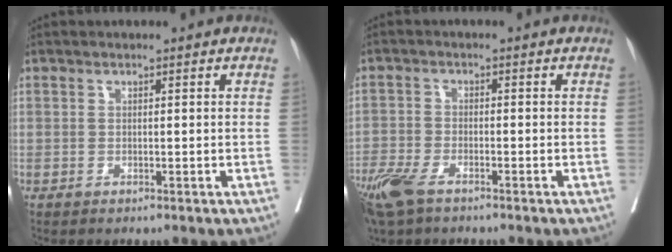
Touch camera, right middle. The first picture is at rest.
{"total": 8.0, "force": [-5.8, 2.8, 4.9], "torque": [-0.100, -0.016, -0.108]}